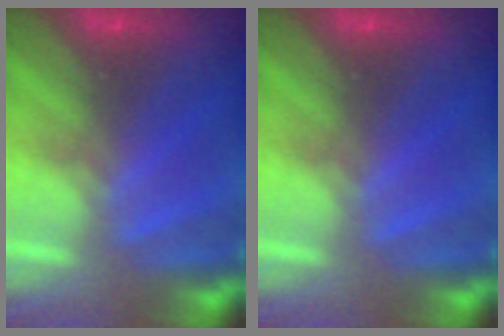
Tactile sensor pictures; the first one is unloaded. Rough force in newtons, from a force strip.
{"total": 0.0}